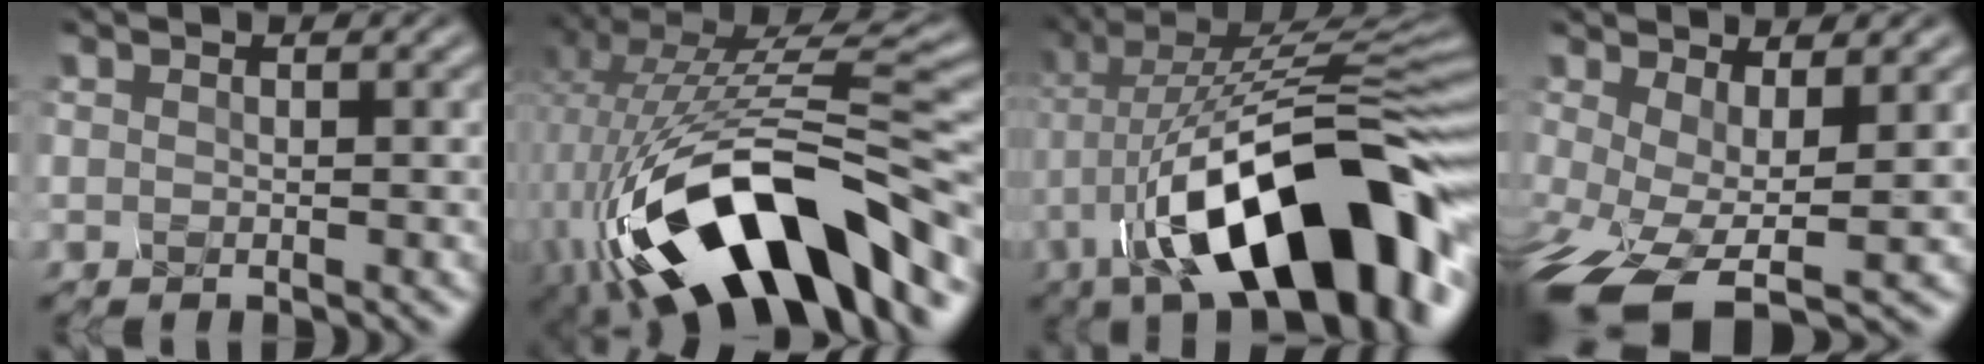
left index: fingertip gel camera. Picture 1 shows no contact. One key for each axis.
{"total": 13.3, "fx": -5.7, "fy": 4.7, "fz": 11.1, "tx": -0.204, "ty": 0.005, "tz": -0.065}
{"total": 15.1, "fx": -4.1, "fy": 6.3, "fz": 13.1, "tx": -0.202, "ty": 0.031, "tz": -0.046}
{"total": 6.5, "fx": -3.3, "fy": 1.6, "fz": 5.3, "tx": -0.131, "ty": -0.021, "tz": -0.037}